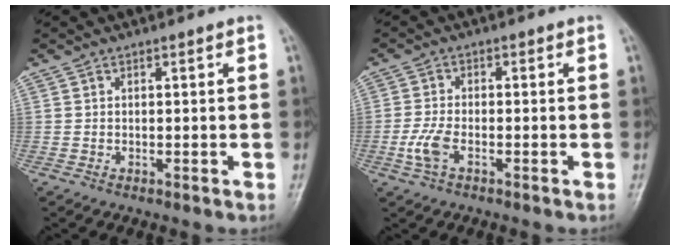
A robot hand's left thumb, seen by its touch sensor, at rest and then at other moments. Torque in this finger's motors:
{"motor_torque": [-0.10, 0.17, 0.28, 0.22, 0.03]}